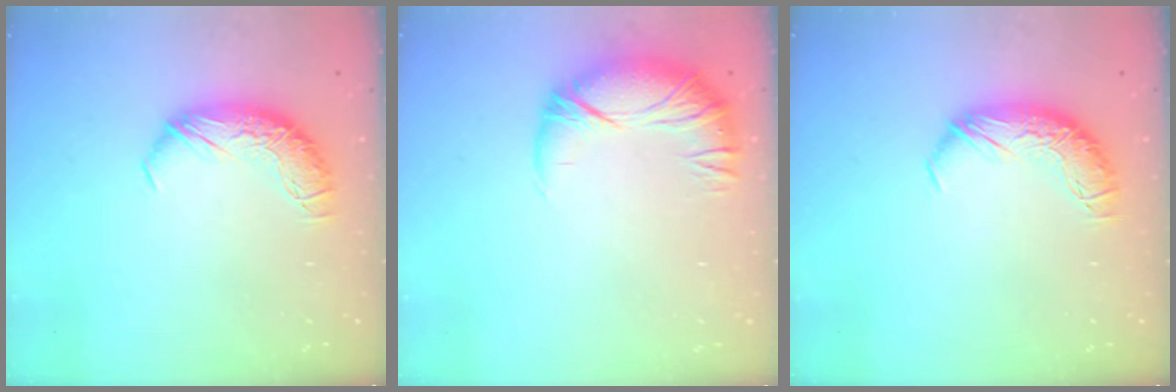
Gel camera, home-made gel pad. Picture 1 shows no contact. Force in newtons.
{"total": 3.1, "press": 1.9, "slide": 2.5}
{"total": 0.0}